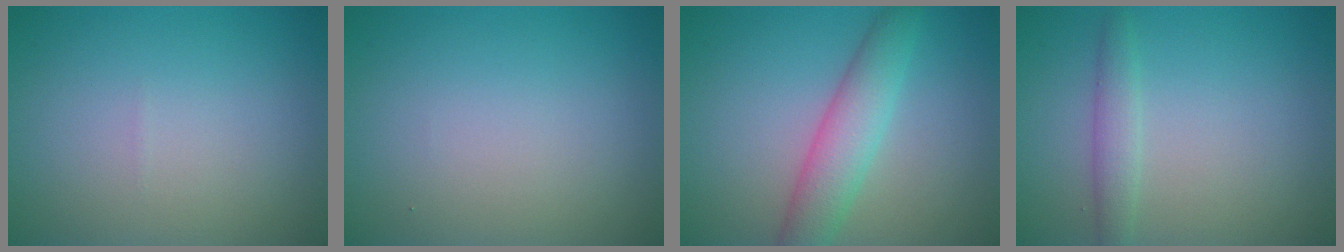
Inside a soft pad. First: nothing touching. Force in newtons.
{"total": 0.0}
{"total": 4.4, "press": 4.4, "slide": 0.2}
{"total": 1.9, "press": 1.9, "slide": 0.0}